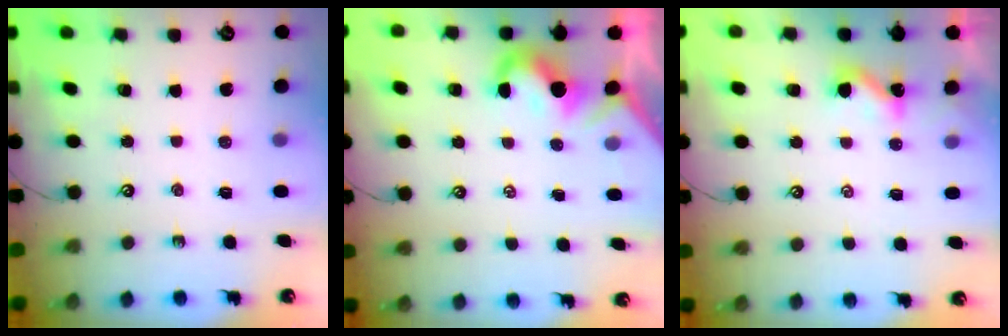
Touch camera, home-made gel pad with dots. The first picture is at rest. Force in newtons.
{"total": 1.8, "press": 1.6, "slide": 0.8}
{"total": 1.1, "press": 1.1, "slide": 0.2}